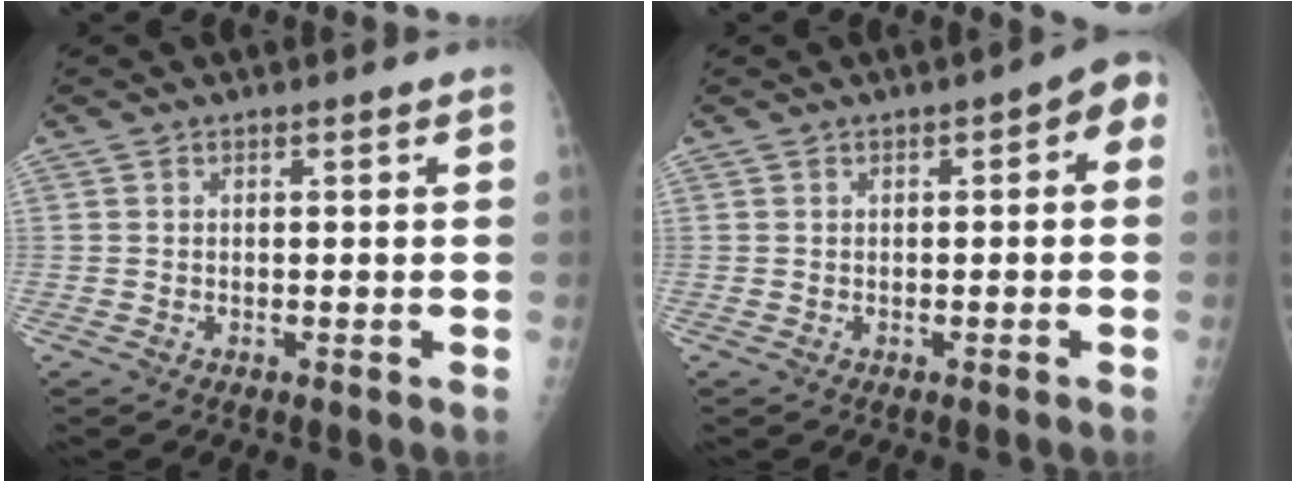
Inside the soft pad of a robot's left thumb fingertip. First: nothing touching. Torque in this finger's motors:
{"motor_torque": [-0.14, 0.27, -0.03, 0.08, 0.03]}